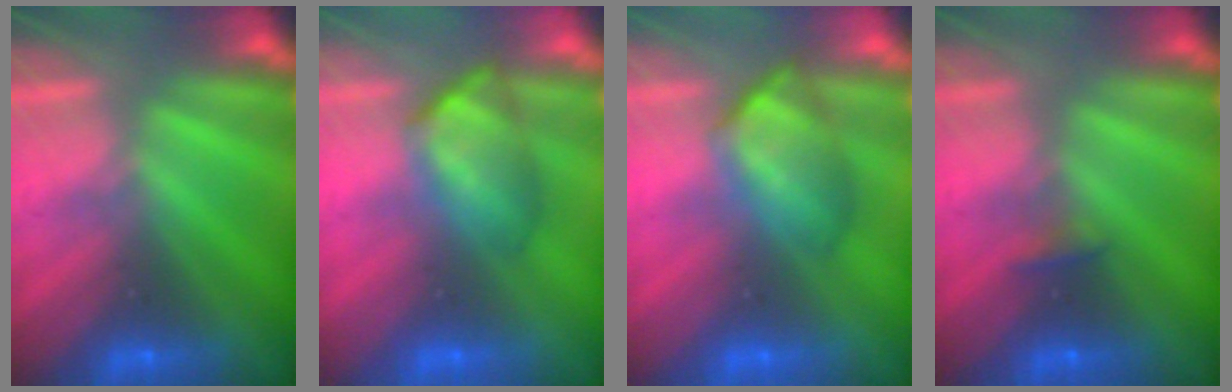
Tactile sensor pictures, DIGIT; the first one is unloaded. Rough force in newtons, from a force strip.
{"total": 4.4}
{"total": 4.4}
{"total": 2.3}